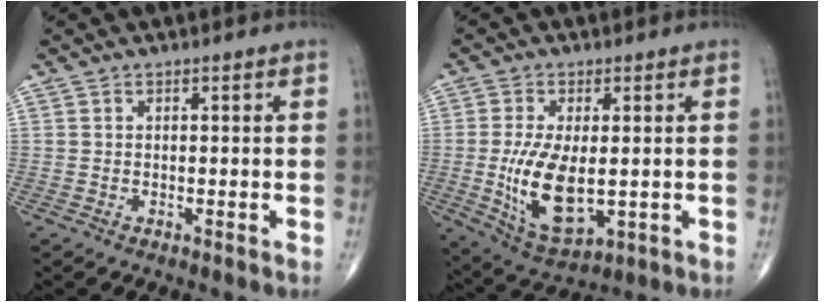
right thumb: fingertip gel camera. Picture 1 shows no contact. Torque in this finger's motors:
{"motor_torque": [1.70, 2.85, 1.19, 0.43, 0.44]}